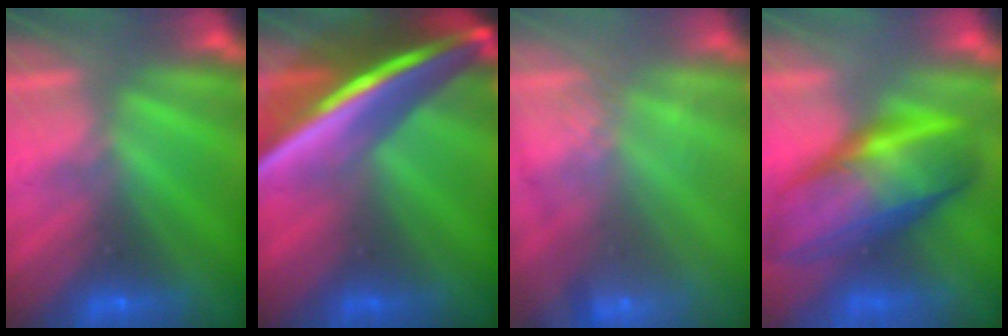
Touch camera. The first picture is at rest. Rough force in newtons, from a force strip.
{"total": 8.8}
{"total": 3.0}
{"total": 7.7}